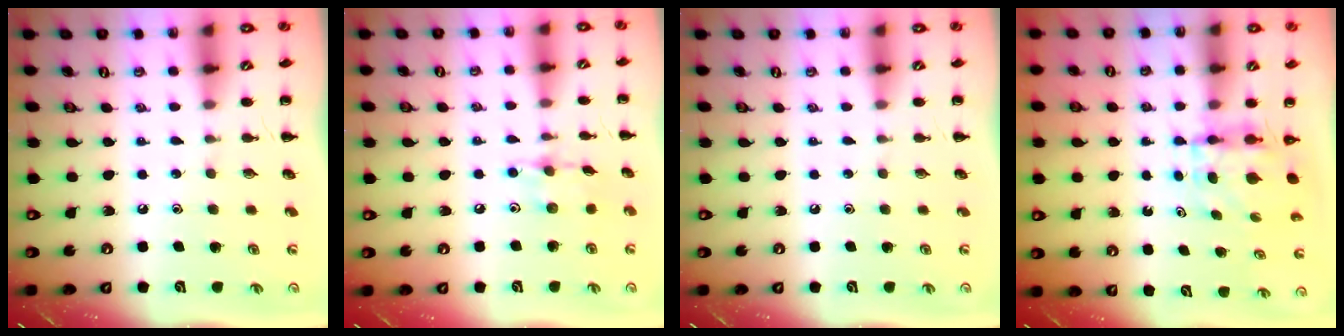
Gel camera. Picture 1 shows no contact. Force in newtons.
{"total": 6.9, "press": 6.8, "slide": 1.0}
{"total": 0.0}
{"total": 3.9, "press": 3.9, "slide": 0.3}